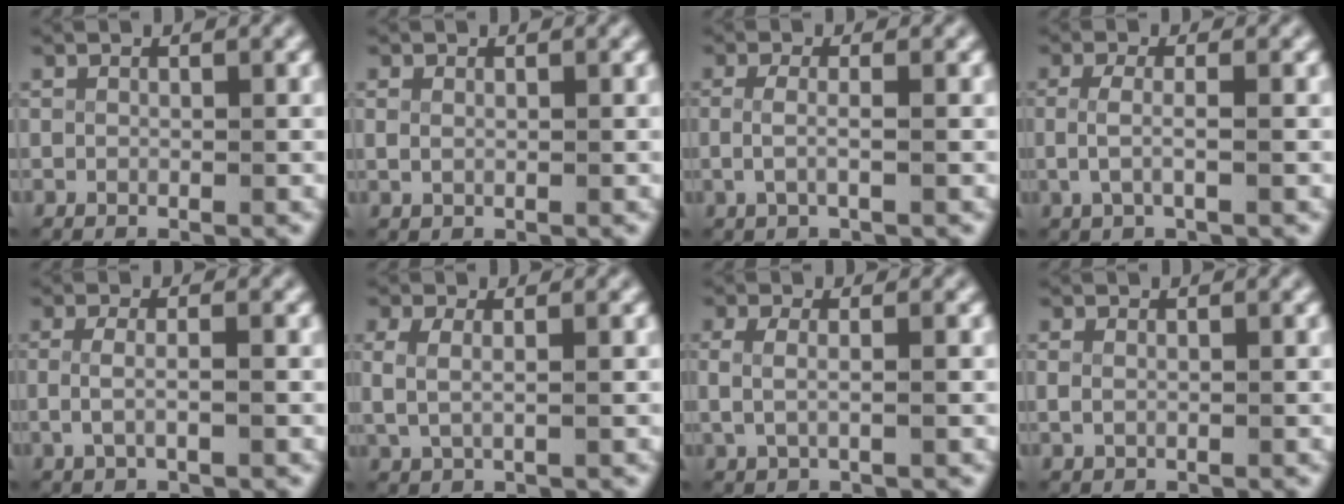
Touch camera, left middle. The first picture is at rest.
{"total": 0.7, "force": [0.3, 0.4, 0.4], "torque": [-0.015, -0.006, 0.014]}
{"total": 1.9, "force": [-0.4, 0.5, 1.8], "torque": [-0.050, -0.008, -0.003]}
{"total": 2.3, "force": [-0.3, 0.8, 2.1], "torque": [-0.056, -0.008, -0.002]}
{"total": 2.2, "force": [-0.5, 0.8, 1.9], "torque": [-0.052, -0.009, -0.004]}
{"total": 3.4, "force": [0.7, 2.3, 2.4], "torque": [-0.065, -0.003, 0.017]}
{"total": 2.8, "force": [0.4, 1.6, 2.3], "torque": [-0.060, -0.004, 0.008]}
{"total": 1.0, "force": [0.3, 0.7, 0.6], "torque": [-0.022, -0.007, 0.014]}